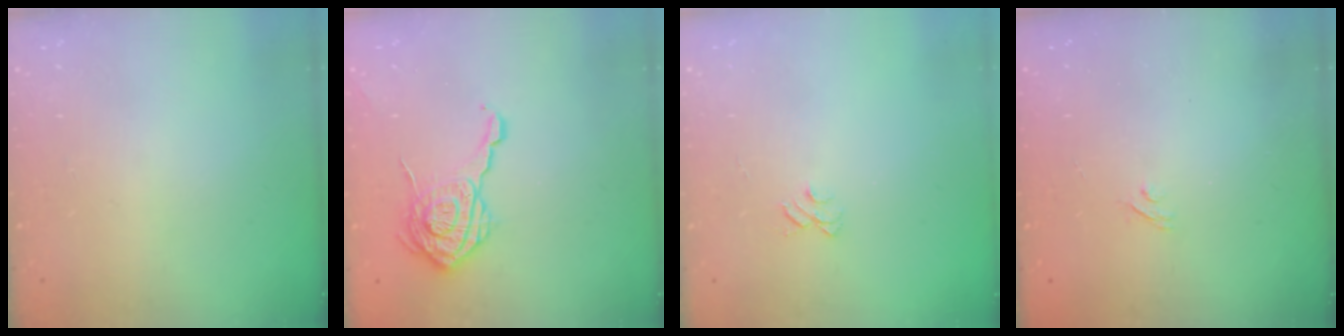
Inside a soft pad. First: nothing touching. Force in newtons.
{"total": 18.1, "press": 18.1, "slide": 0.8}
{"total": 3.8, "press": 3.8, "slide": 0.3}
{"total": 2.2, "press": 1.9, "slide": 1.1}